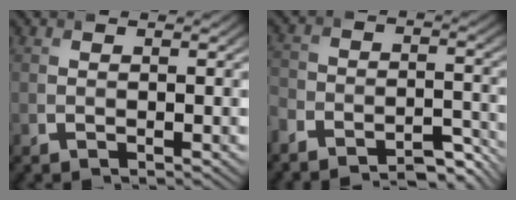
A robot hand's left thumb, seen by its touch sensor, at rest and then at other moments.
{"total": 8.4, "force": [-7.6, 2.6, 2.5], "torque": [-0.047, 0.003, -0.130]}